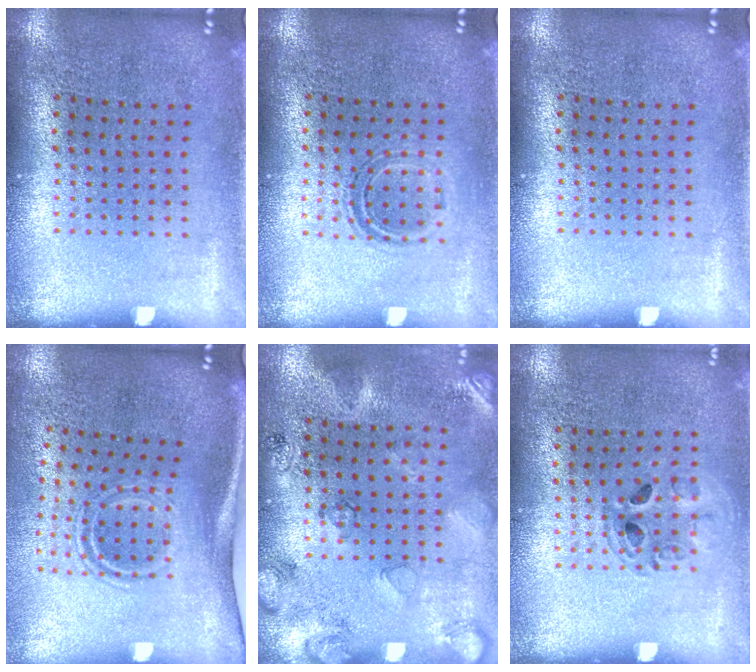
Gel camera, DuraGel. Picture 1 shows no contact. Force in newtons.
{"total": 1.1, "press": 0.9, "slide": 0.6}
{"total": 0.0}
{"total": 1.9, "press": 1.1, "slide": 1.5}
{"total": 2.6, "press": 1.7, "slide": 2.0}
{"total": 1.0, "press": 1.0, "slide": 0.2}